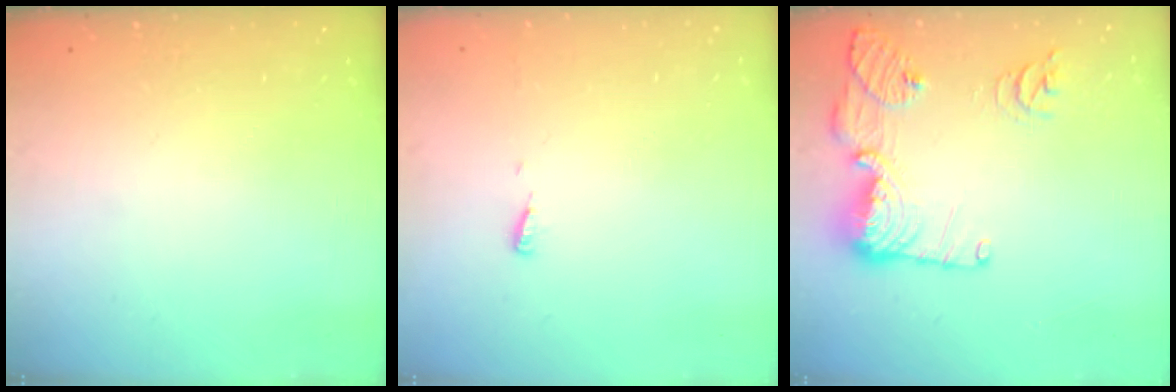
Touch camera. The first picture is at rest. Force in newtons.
{"total": 3.7, "press": 3.7, "slide": 0.4}
{"total": 15.8, "press": 15.7, "slide": 1.8}